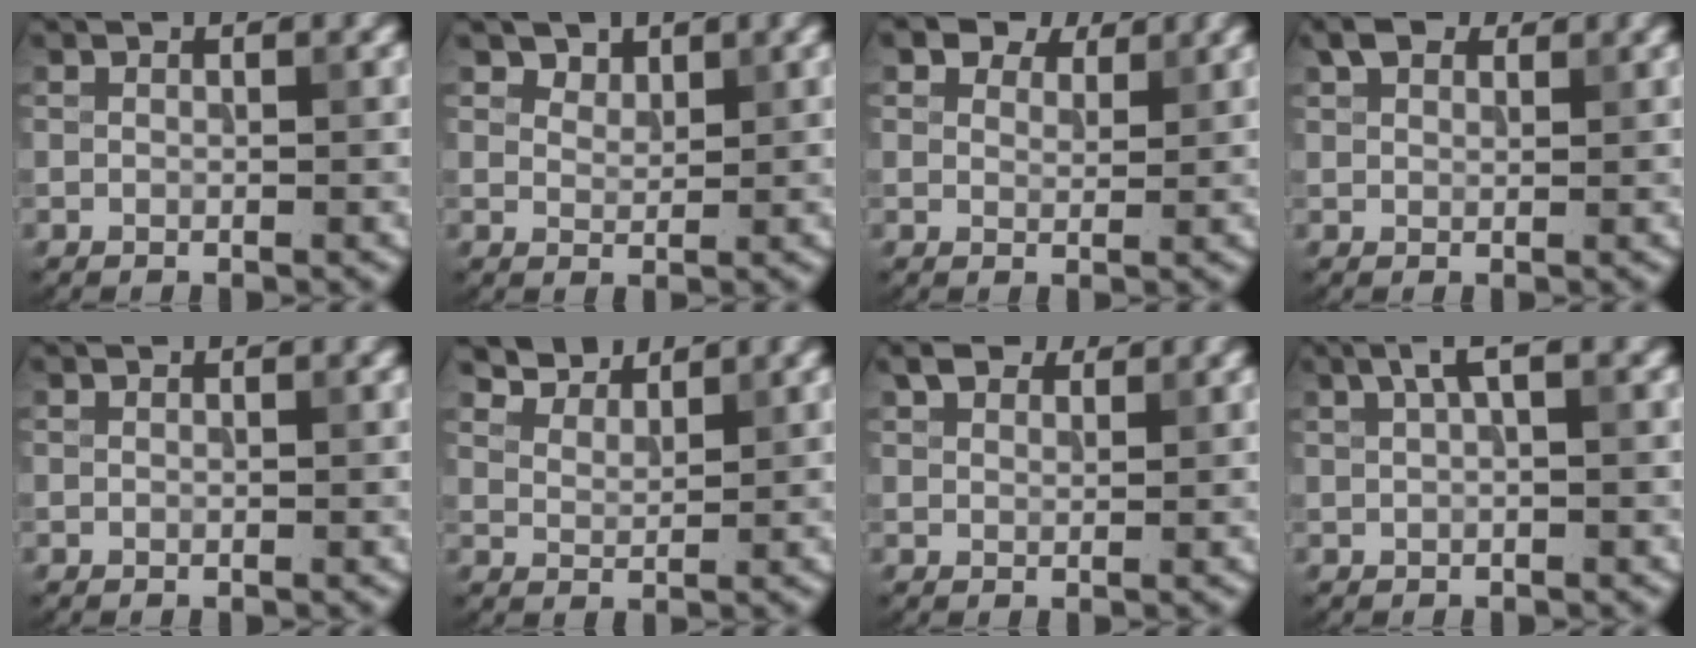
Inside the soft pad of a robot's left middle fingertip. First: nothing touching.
{"total": 2.0, "force": [1.7, 1.0, 0.4], "torque": [-0.016, -0.016, 0.037]}
{"total": 5.0, "force": [3.9, 2.5, 1.9], "torque": [-0.045, -0.001, 0.057]}
{"total": 2.4, "force": [1.6, 1.4, 1.1], "torque": [-0.024, 0.008, 0.032]}
{"total": 0.0}
{"total": 4.3, "force": [4.2, 0.9, 0.8], "torque": [-0.031, -0.003, 0.084]}
{"total": 2.4, "force": [1.8, 1.3, 0.9], "torque": [-0.019, 0.008, 0.036]}
{"total": 2.2, "force": [1.0, 0.5, 1.8], "torque": [-0.030, 0.008, 0.017]}